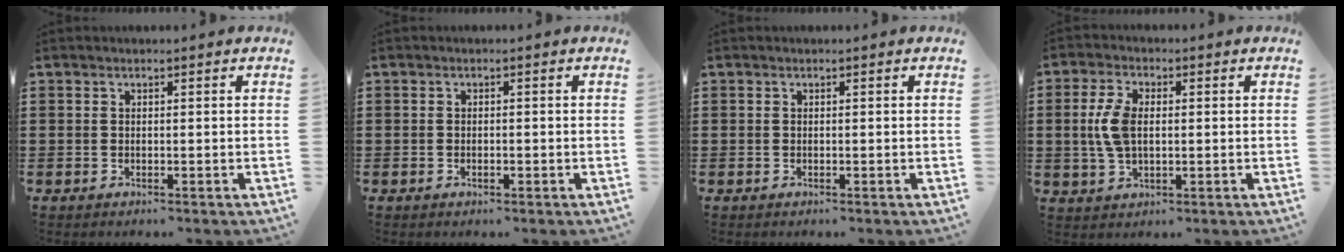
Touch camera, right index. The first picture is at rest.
{"total": 0.6, "force": [-0.3, 0.3, 0.5], "torque": [-0.010, -0.003, -0.004]}
{"total": 0.0}
{"total": 6.3, "force": [0.4, 3.4, 5.3], "torque": [-0.128, 0.005, 0.000]}